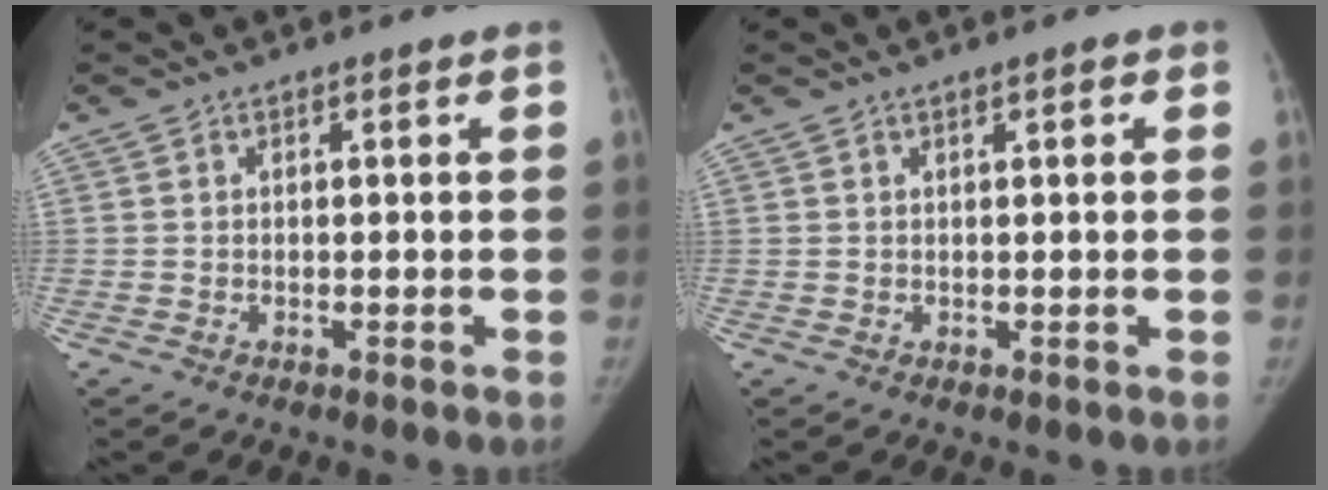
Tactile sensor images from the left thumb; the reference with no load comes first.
{"total": 1.4, "force": [0.7, 0.3, 1.1], "torque": [-0.012, 0.001, 0.009]}